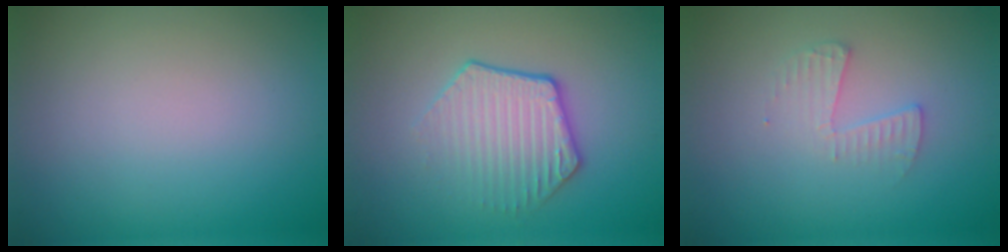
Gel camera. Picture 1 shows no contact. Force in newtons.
{"total": 3.5, "press": 3.1, "slide": 1.7}
{"total": 1.6, "press": 1.6, "slide": 0.1}